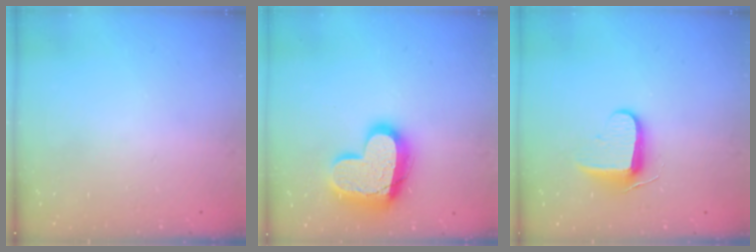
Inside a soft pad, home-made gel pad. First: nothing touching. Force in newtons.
{"total": 17.9, "press": 17.8, "slide": 1.6}
{"total": 9.3, "press": 9.2, "slide": 1.5}